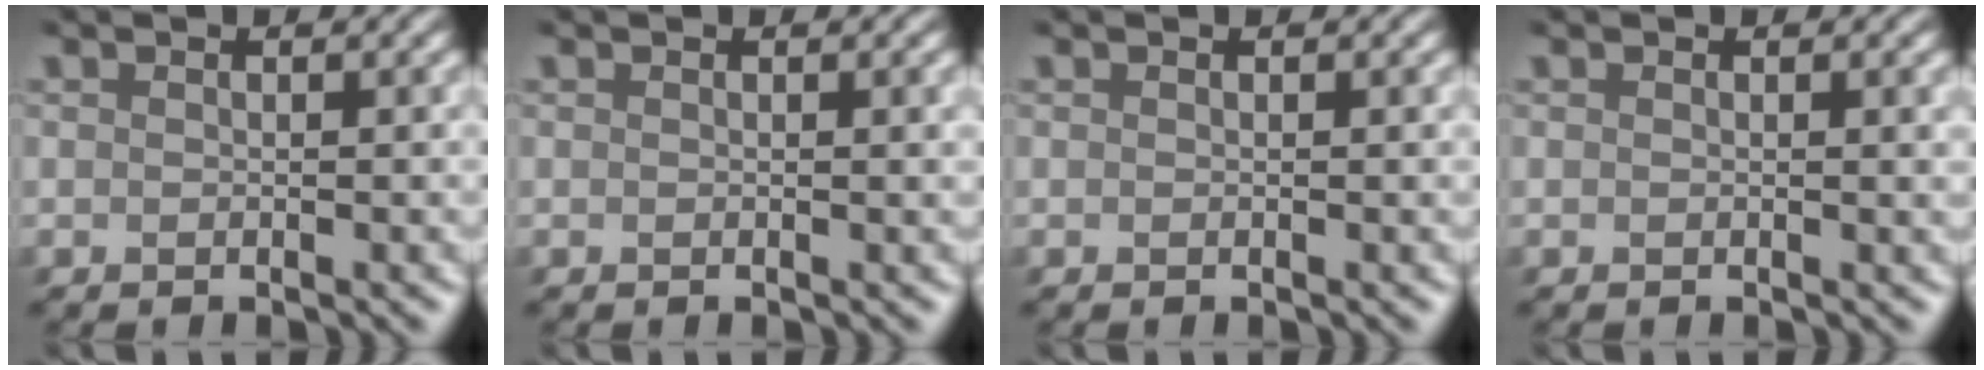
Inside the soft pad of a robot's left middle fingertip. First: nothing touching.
{"total": 0.7, "force": [0.0, 0.2, 0.7], "torque": [-0.008, -0.002, 0.000]}
{"total": 0.0}
{"total": 1.0, "force": [0.1, 0.3, 0.9], "torque": [-0.012, -0.003, 0.000]}